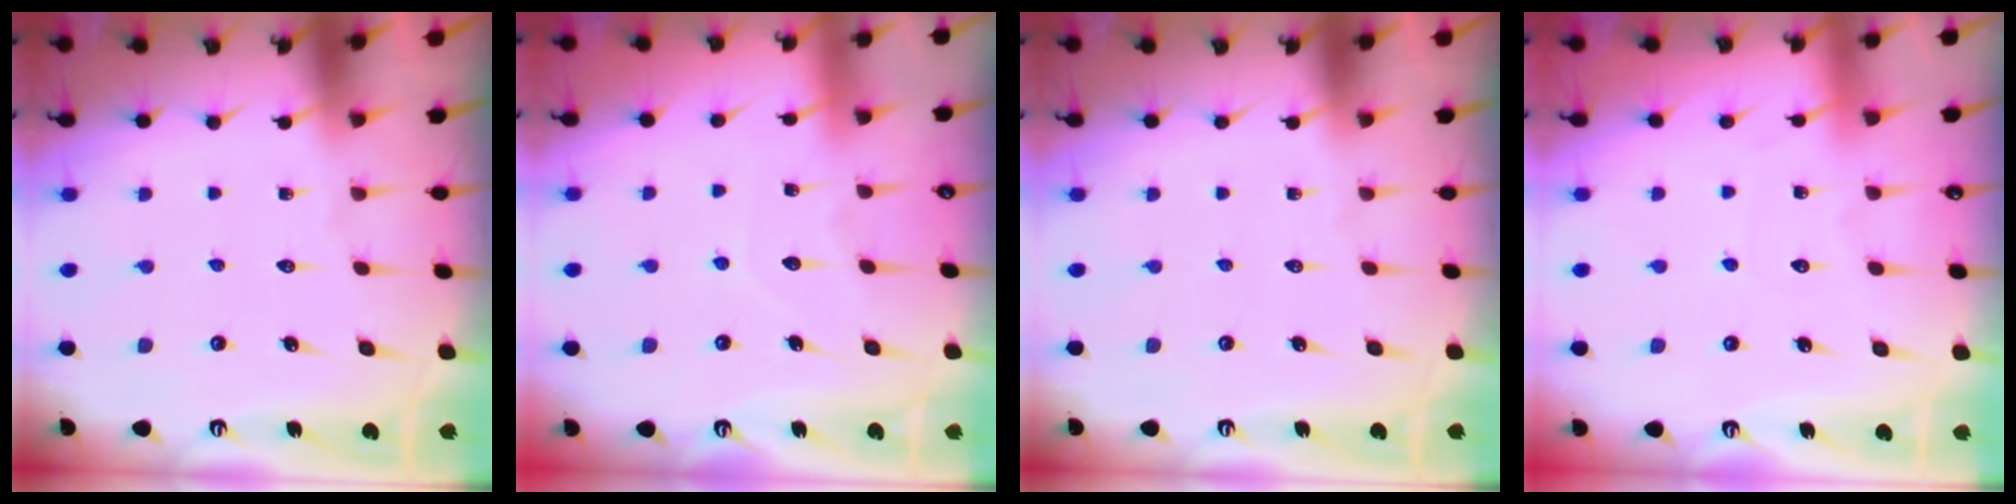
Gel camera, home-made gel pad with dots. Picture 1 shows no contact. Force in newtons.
{"total": 5.0, "press": 4.9, "slide": 0.6}
{"total": 0.0}
{"total": 2.9, "press": 2.8, "slide": 0.4}